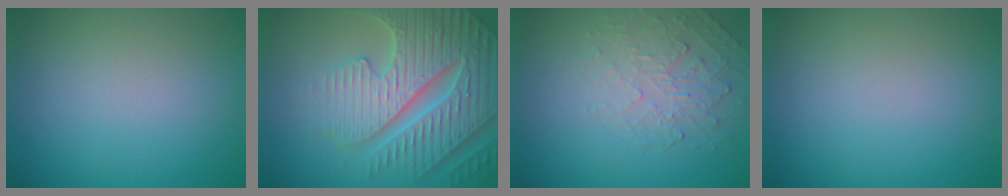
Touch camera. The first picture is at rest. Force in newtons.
{"total": 7.6, "press": 7.4, "slide": 1.8}
{"total": 2.2, "press": 1.1, "slide": 1.9}
{"total": 0.0}